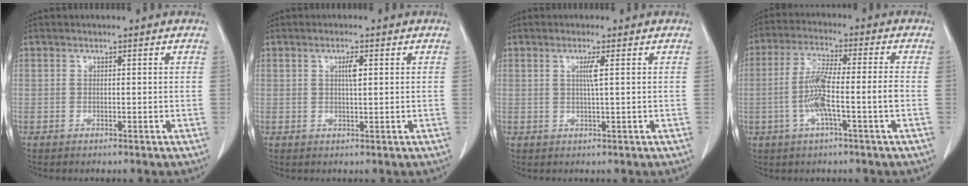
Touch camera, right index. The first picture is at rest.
{"total": 2.0, "force": [0.6, 0.3, 1.9], "torque": [-0.034, 0.001, 0.010]}
{"total": 2.0, "force": [0.5, -0.4, 1.9], "torque": [-0.039, -0.002, 0.010]}
{"total": 8.3, "force": [-2.1, 0.2, 8.1], "torque": [-0.166, 0.012, -0.038]}